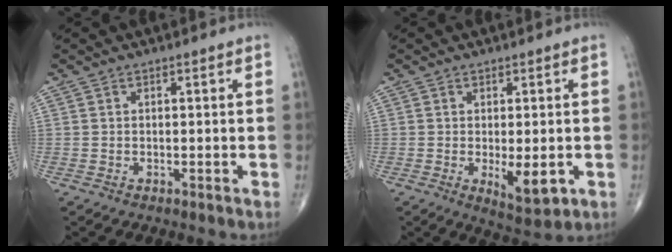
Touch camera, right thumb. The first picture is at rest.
{"total": 6.3, "force": [-1.3, 2.5, 5.7], "torque": [-0.079, -0.017, -0.010]}